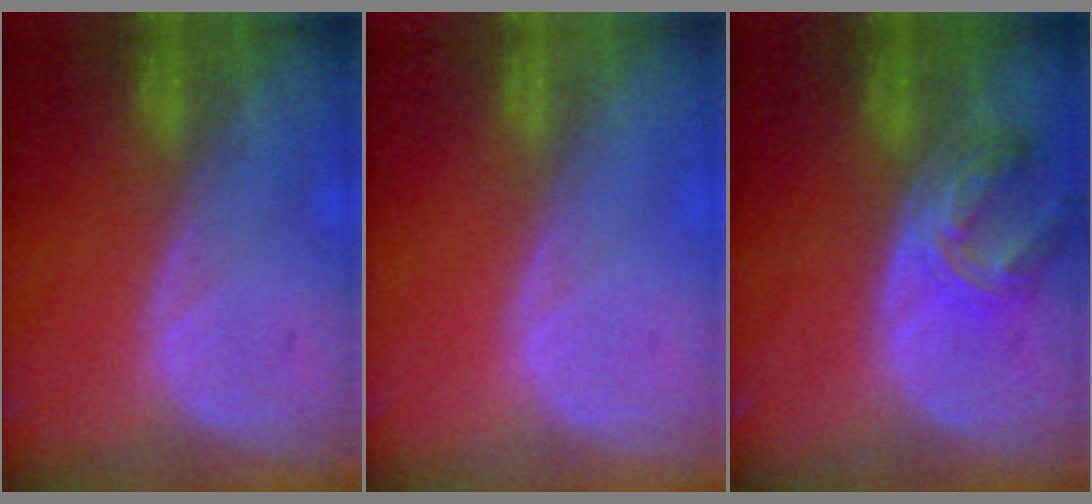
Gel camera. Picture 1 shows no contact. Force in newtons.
{"total": 0.0}
{"total": 6.8, "press": 6.3, "slide": 2.5}